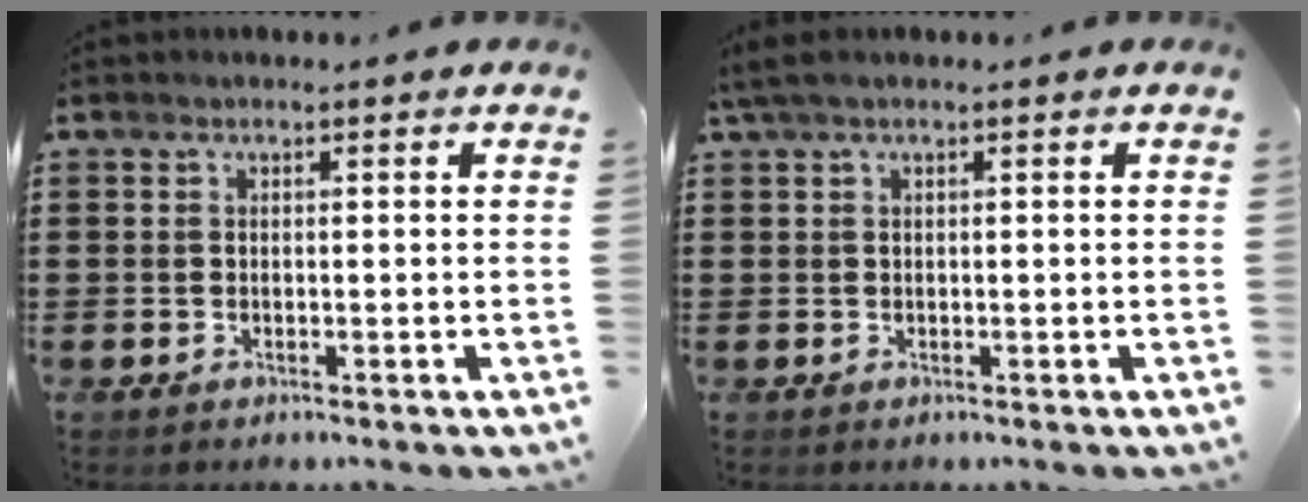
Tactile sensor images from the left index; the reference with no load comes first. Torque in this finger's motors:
{"motor_torque": [1.07, -1.06, 0.27, 0.06]}